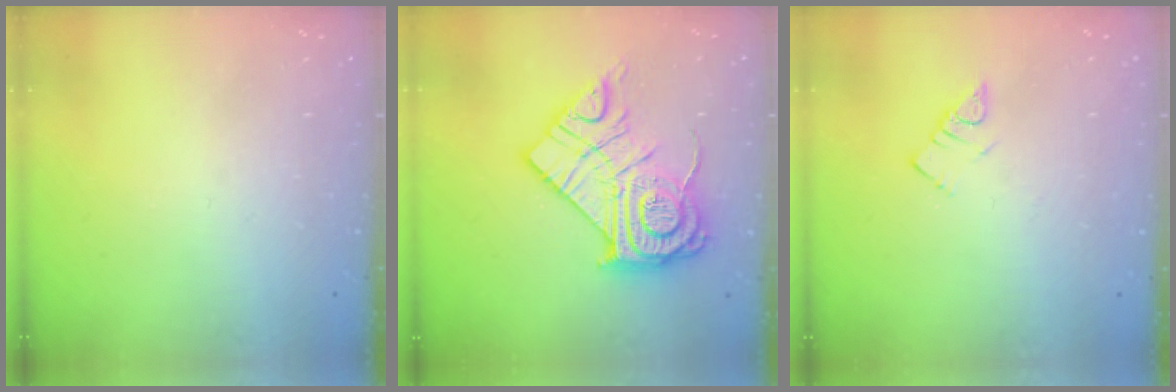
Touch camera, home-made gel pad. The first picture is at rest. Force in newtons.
{"total": 20.7, "press": 20.6, "slide": 1.9}
{"total": 3.6, "press": 3.5, "slide": 0.3}